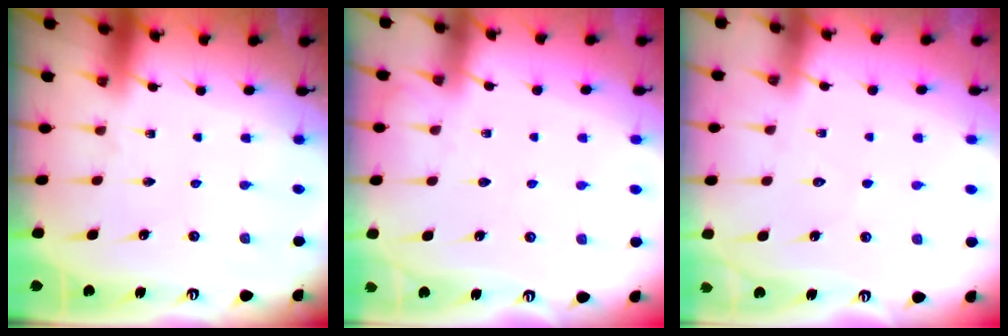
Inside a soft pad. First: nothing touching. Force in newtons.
{"total": 3.7, "press": 3.7, "slide": 0.5}
{"total": 4.1, "press": 4.0, "slide": 0.5}